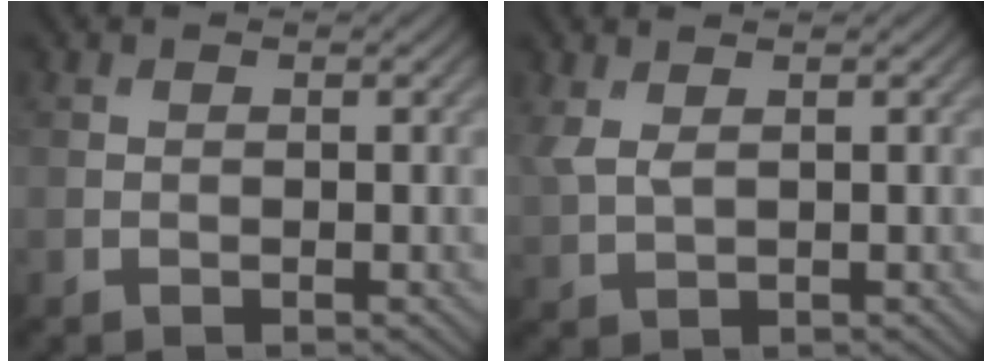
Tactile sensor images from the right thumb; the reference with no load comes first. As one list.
[{"total": 2.7, "force": [1.4, 1.1, 2.1], "torque": [-0.063, 0.002, 0.031]}]